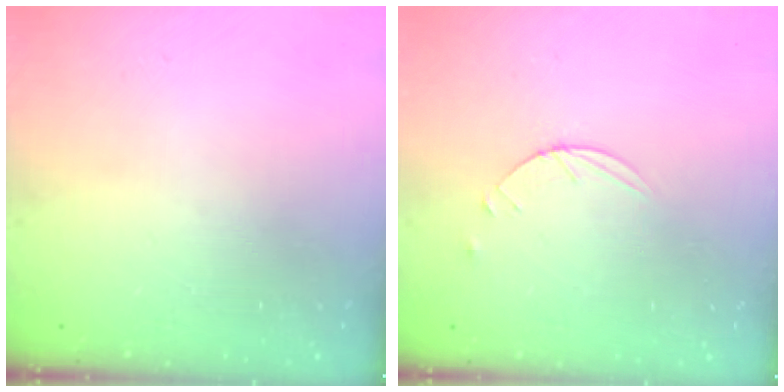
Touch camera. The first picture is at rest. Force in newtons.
{"total": 3.6, "press": 3.6, "slide": 0.5}